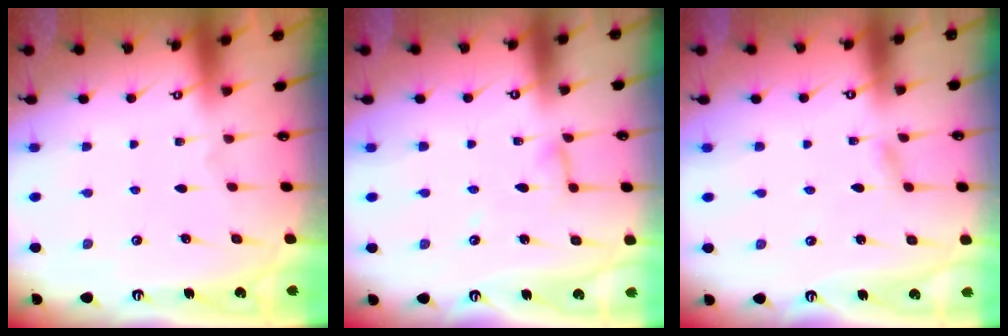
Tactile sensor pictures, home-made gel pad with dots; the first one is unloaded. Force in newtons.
{"total": 4.2, "press": 4.2, "slide": 0.2}
{"total": 1.6, "press": 1.6, "slide": 0.1}